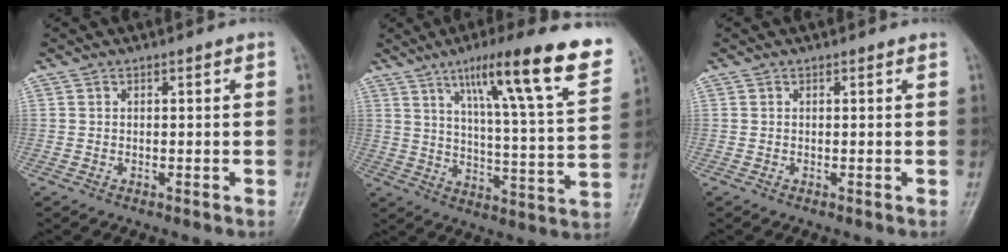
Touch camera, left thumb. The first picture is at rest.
{"total": 22.7, "force": [12.9, 2.9, 18.4], "torque": [-0.247, -0.038, 0.190]}
{"total": 0.9, "force": [0.9, 0.1, 0.2], "torque": [-0.007, 0.000, 0.007]}